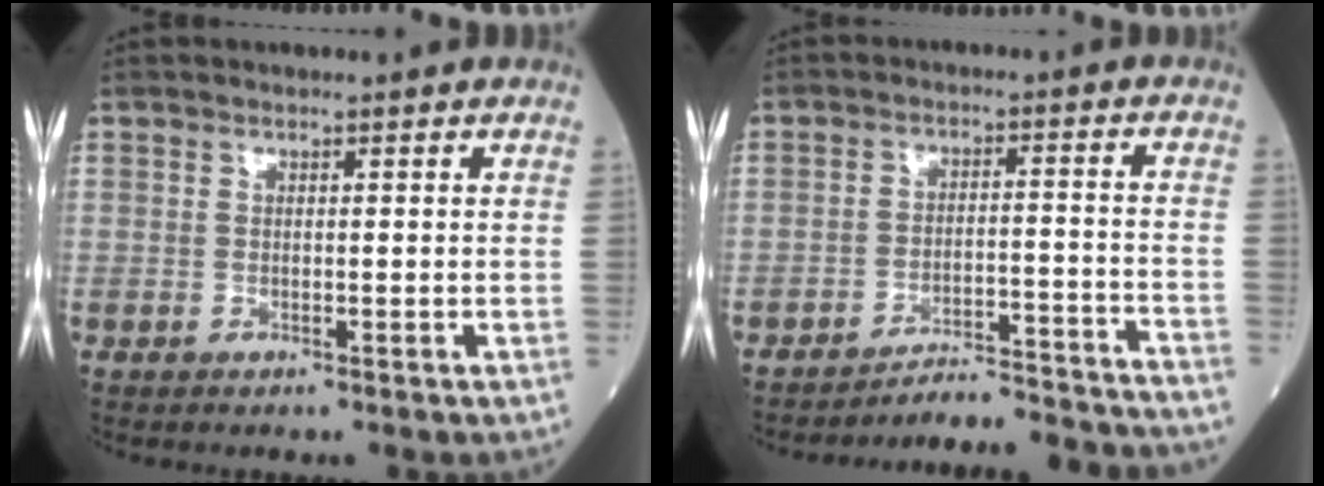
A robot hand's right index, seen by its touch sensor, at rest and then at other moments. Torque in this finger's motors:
{"motor_torque": [0.09, -0.21, 0.11, 0.05]}